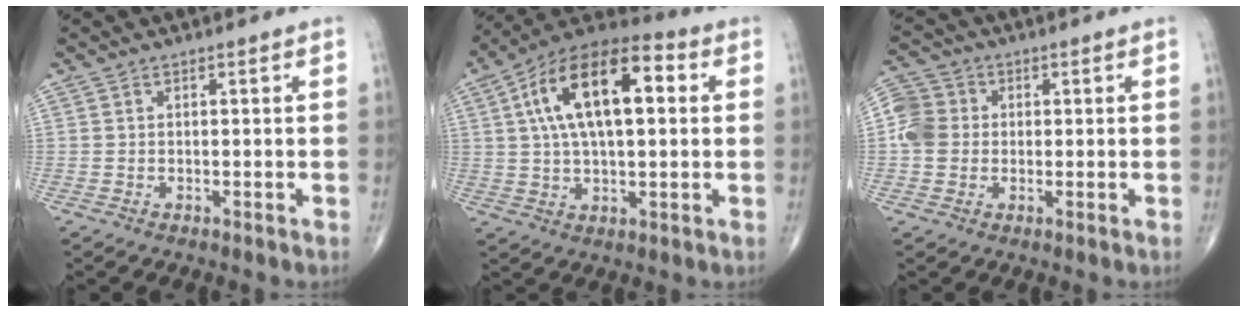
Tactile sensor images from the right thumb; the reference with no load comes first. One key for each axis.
{"total": 18.8, "fx": 4.1, "fy": 8.9, "fz": 16.1, "tx": -0.264, "ty": 0.027, "tz": 0.057}
{"total": 6.5, "fx": 0.1, "fy": 5.9, "fz": 2.8, "tx": -0.045, "ty": 0.014, "tz": -0.008}